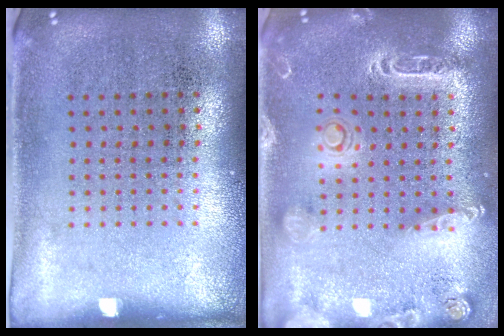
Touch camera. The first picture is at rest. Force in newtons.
{"total": 2.0, "press": 1.9, "slide": 0.7}